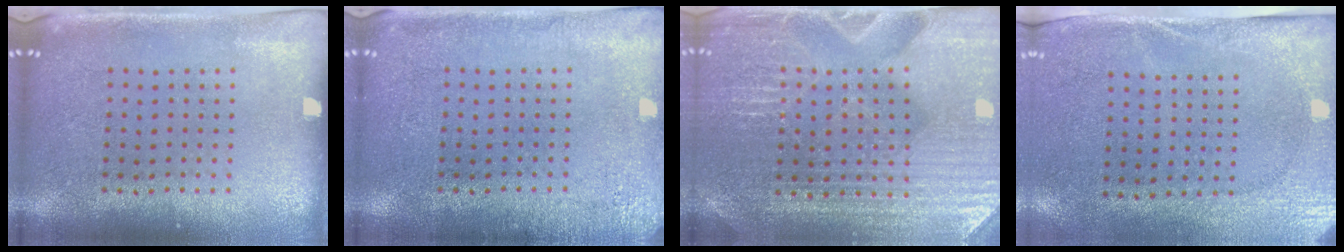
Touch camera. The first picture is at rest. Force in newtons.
{"total": 2.0, "press": 2.0, "slide": 0.3}
{"total": 4.4, "press": 4.3, "slide": 1.2}
{"total": 2.7, "press": 2.1, "slide": 1.6}